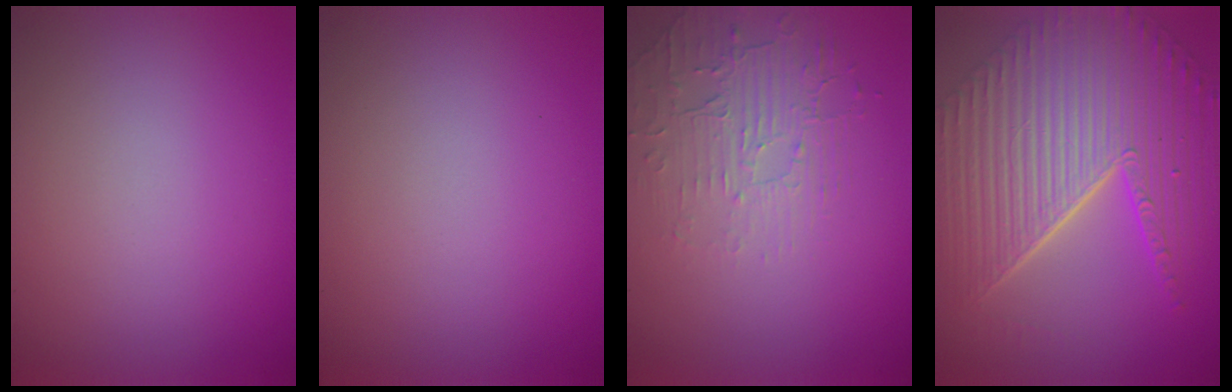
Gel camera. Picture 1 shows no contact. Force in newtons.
{"total": 0.0}
{"total": 2.1, "press": 1.3, "slide": 1.7}
{"total": 10.9, "press": 7.2, "slide": 8.1}